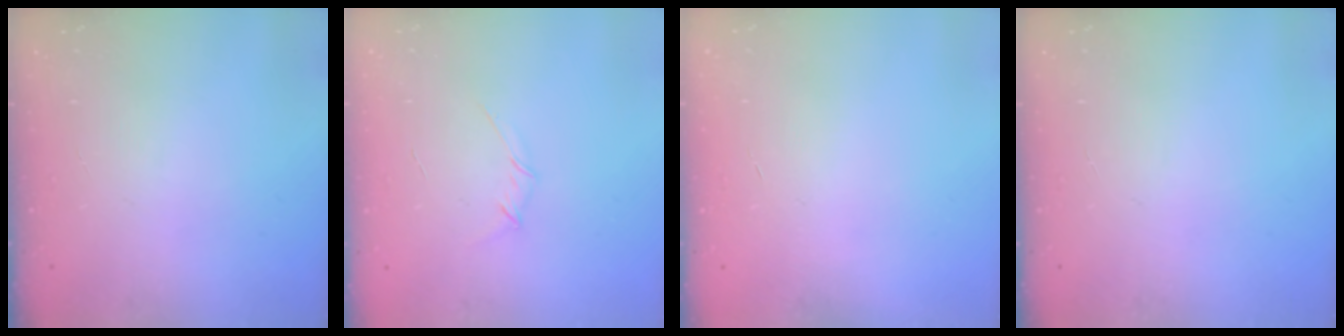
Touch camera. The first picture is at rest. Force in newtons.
{"total": 2.6, "press": 2.5, "slide": 0.8}
{"total": 0.0}
{"total": 0.0}